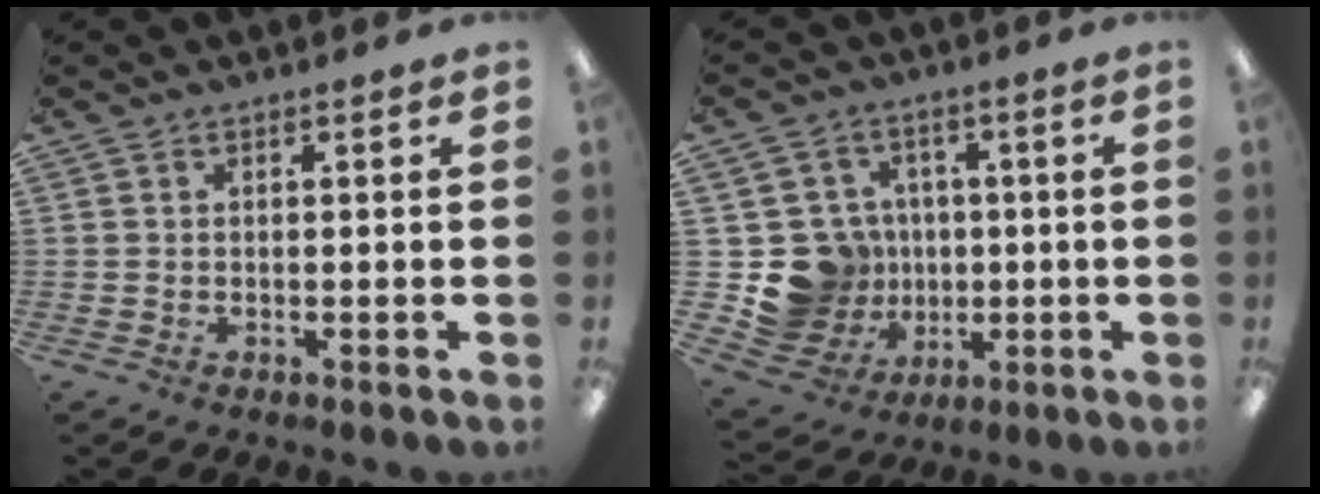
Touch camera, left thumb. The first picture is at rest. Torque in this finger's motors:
{"motor_torque": [0.01, 0.14, 0.19, -0.41, 0.00]}